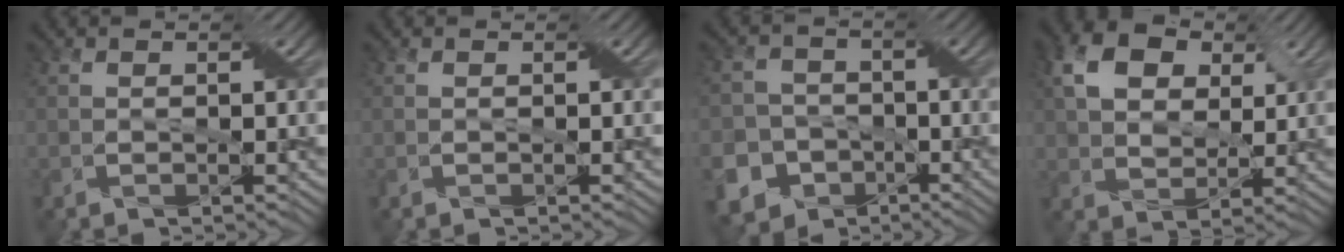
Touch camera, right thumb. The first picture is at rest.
{"total": 0.0}
{"total": 11.1, "force": [-5.7, 9.1, 2.6], "torque": [-0.078, -0.033, -0.109]}
{"total": 8.7, "force": [3.8, 5.9, 5.2], "torque": [-0.125, 0.010, 0.063]}